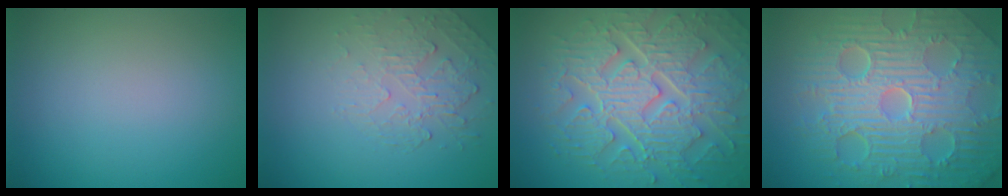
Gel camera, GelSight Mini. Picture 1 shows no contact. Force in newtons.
{"total": 2.2, "press": 1.1, "slide": 1.9}
{"total": 9.2, "press": 6.7, "slide": 6.2}
{"total": 11.7, "press": 7.5, "slide": 9.0}